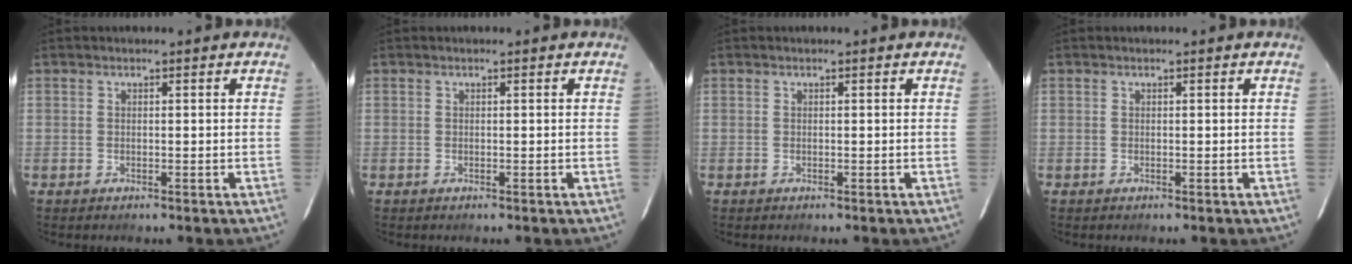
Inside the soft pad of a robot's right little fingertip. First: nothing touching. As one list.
[{"total": 0.0}, {"total": 0.0}, {"total": 0.0}]